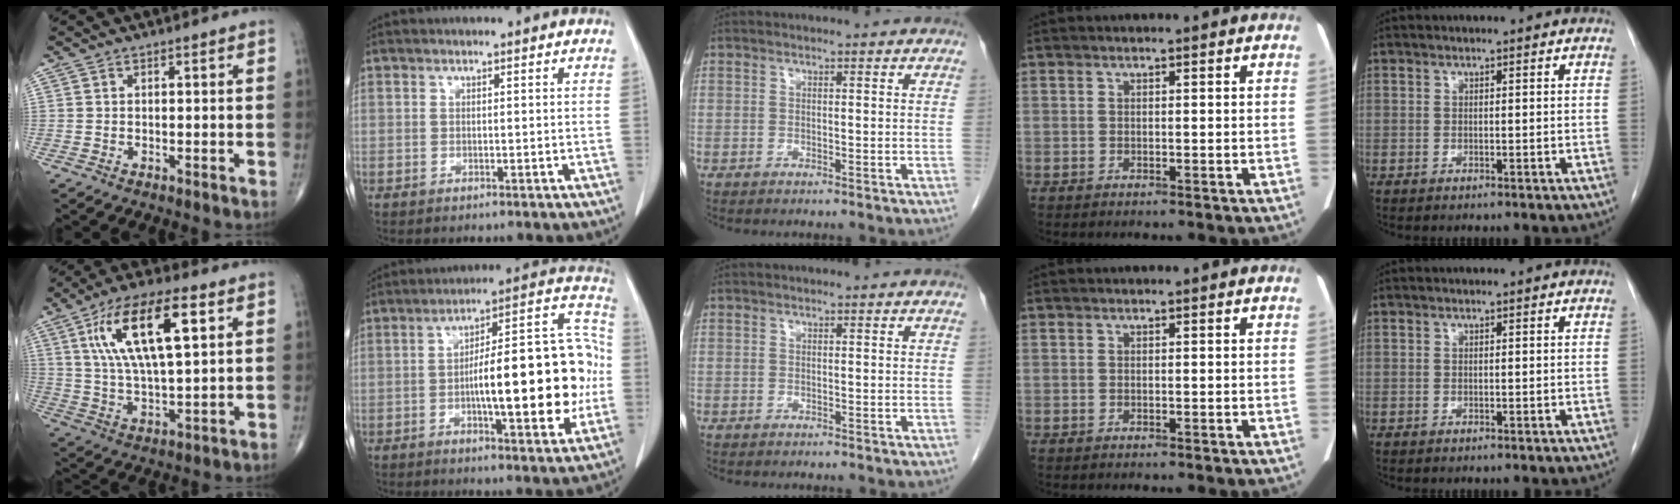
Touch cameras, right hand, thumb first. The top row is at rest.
{"thumb": {"total": 17.6, "force": [6.2, 6.3, 15.3], "torque": [-0.270, -0.004, 0.109]}, "index": {"total": 20.4, "force": [-2.3, 4.9, 19.7], "torque": [-0.272, 0.035, -0.033]}}